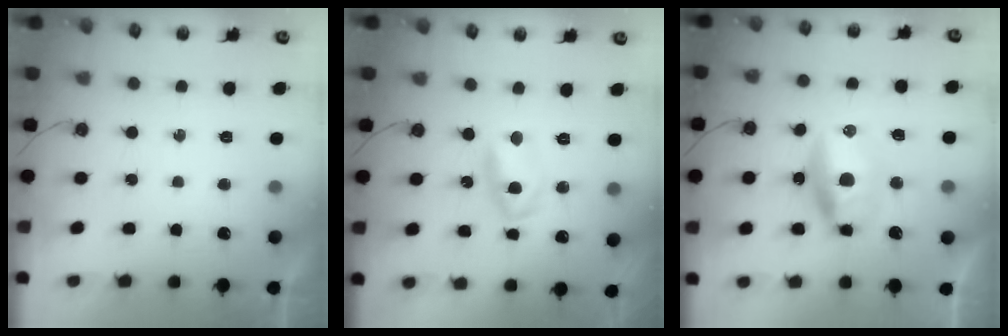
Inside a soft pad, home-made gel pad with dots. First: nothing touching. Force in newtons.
{"total": 7.8, "press": 7.8, "slide": 0.6}
{"total": 11.1, "press": 10.7, "slide": 2.8}